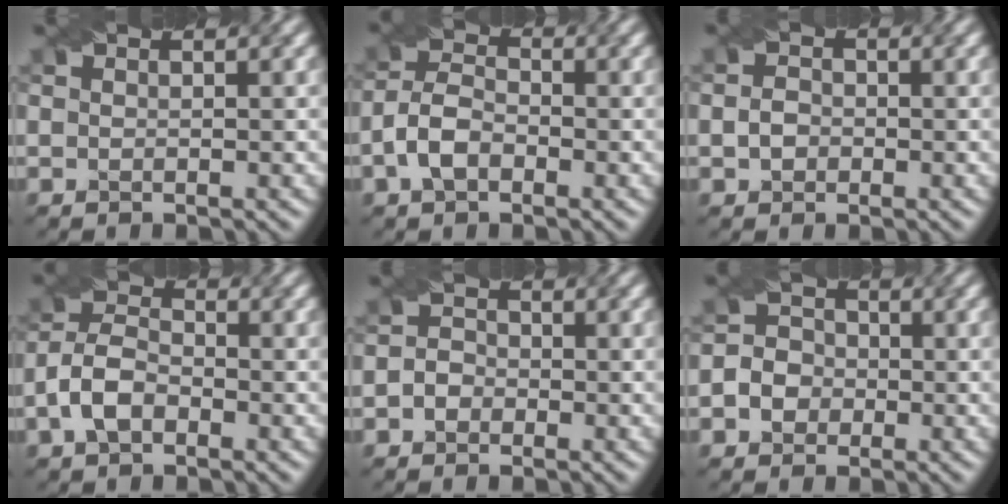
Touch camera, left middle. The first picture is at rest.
{"total": 3.5, "force": [-1.8, 1.9, 2.3], "torque": [-0.054, 0.009, -0.038]}
{"total": 1.4, "force": [-0.7, 1.1, 0.7], "torque": [-0.015, 0.003, -0.014]}
{"total": 4.0, "force": [-2.0, 2.3, 2.6], "torque": [-0.059, 0.009, -0.043]}
{"total": 1.6, "force": [-0.9, 1.2, 0.6], "torque": [-0.002, 0.004, -0.023]}
{"total": 3.7, "force": [-1.5, 3.2, 1.2], "torque": [-0.004, 0.011, -0.038]}